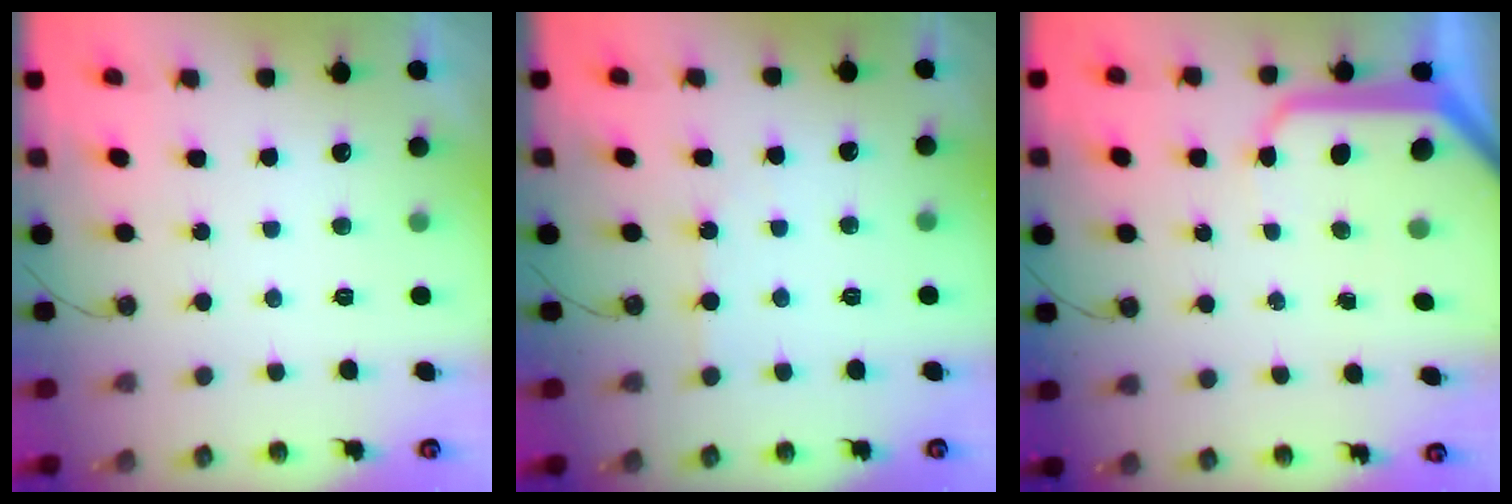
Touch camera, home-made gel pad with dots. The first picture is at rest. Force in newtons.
{"total": 2.7, "press": 2.7, "slide": 0.4}
{"total": 10.3, "press": 10.3, "slide": 1.2}